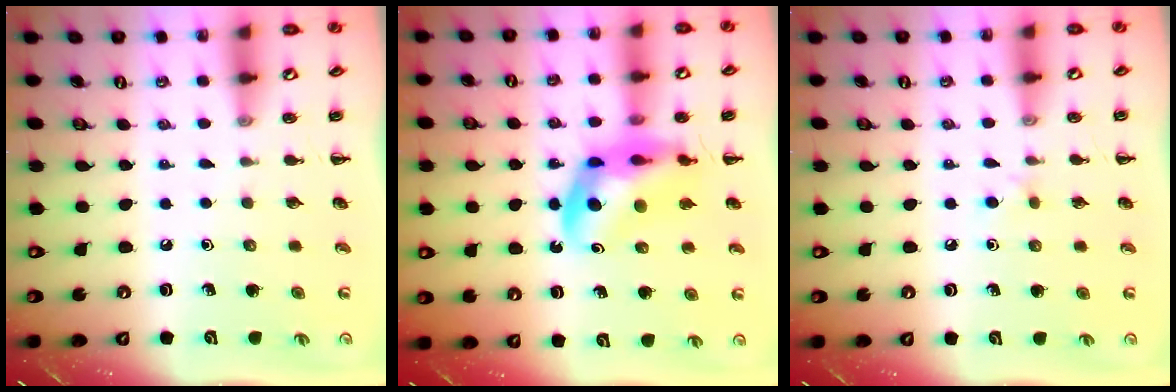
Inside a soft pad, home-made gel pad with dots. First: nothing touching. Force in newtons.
{"total": 13.2, "press": 12.7, "slide": 3.6}
{"total": 3.7, "press": 3.4, "slide": 1.4}